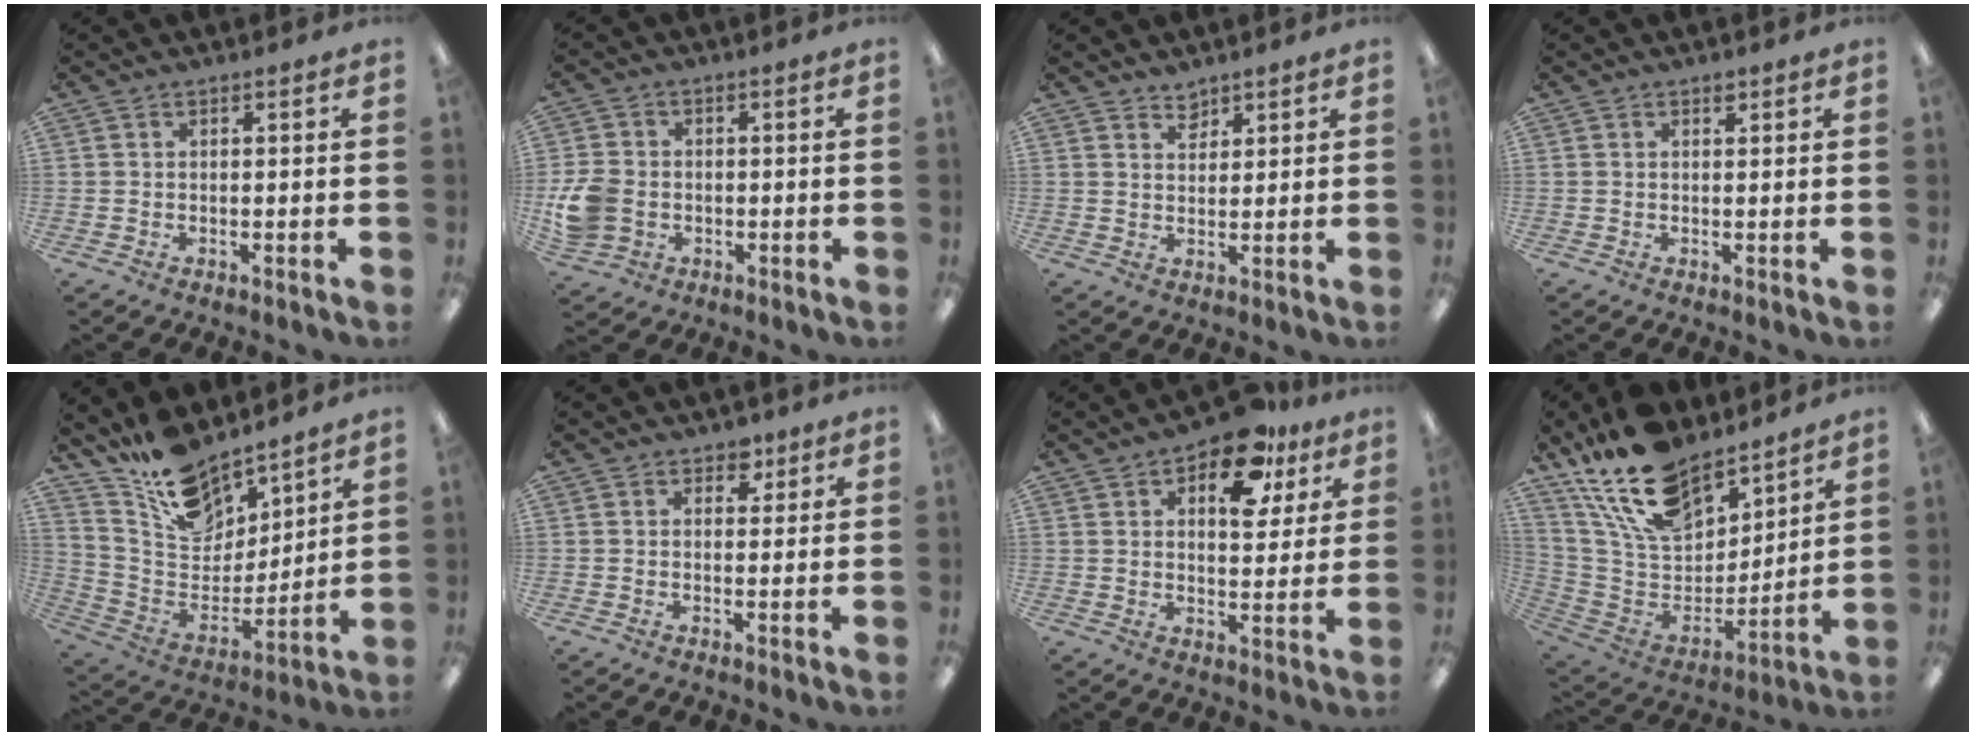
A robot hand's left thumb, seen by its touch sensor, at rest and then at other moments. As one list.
[{"total": 8.5, "force": [-1.4, 7.0, 4.6], "torque": [-0.102, 0.014, -0.023]}, {"total": 2.9, "force": [2.6, 1.3, 0.2], "torque": [0.007, -0.017, 0.047]}, {"total": 1.1, "force": [0.8, 0.5, 0.6], "torque": [-0.006, -0.002, 0.012]}, {"total": 15.4, "force": [13.2, 6.8, 4.0], "torque": [-0.101, -0.100, 0.249]}, {"total": 3.1, "force": [1.8, 2.2, 1.1], "torque": [0.000, -0.004, 0.029]}, {"total": 14.5, "force": [8.0, 7.5, 9.4], "torque": [-0.120, -0.028, 0.133]}, {"total": 21.1, "force": [15.5, 10.3, 9.8], "torque": [-0.204, -0.086, 0.287]}]